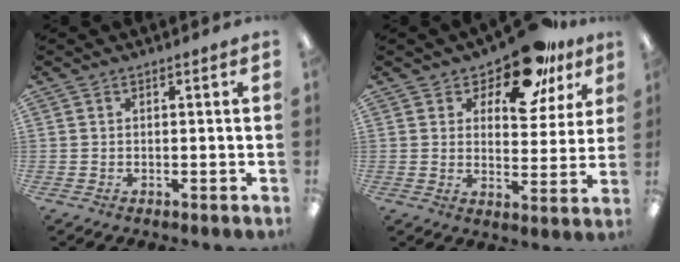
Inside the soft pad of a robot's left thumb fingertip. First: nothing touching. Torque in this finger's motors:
{"motor_torque": [0.74, 0.81, -0.12, -0.18, 0.05]}